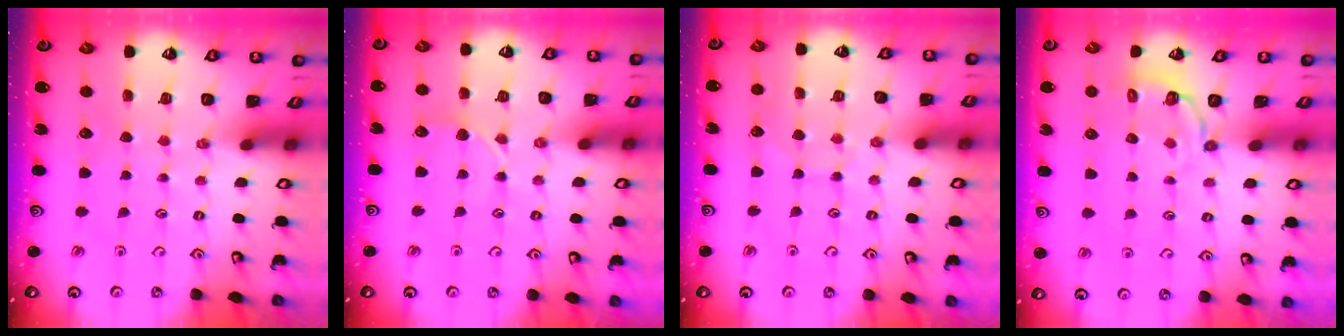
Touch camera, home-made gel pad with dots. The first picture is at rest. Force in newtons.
{"total": 5.2, "press": 5.1, "slide": 0.6}
{"total": 6.7, "press": 6.6, "slide": 0.6}
{"total": 3.1, "press": 1.6, "slide": 2.6}